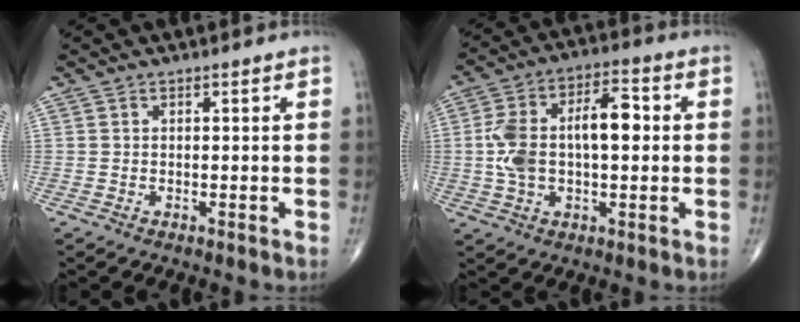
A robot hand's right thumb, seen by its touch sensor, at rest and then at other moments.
{"total": 14.5, "force": [0.7, 7.5, 12.5], "torque": [-0.228, 0.035, 0.011]}